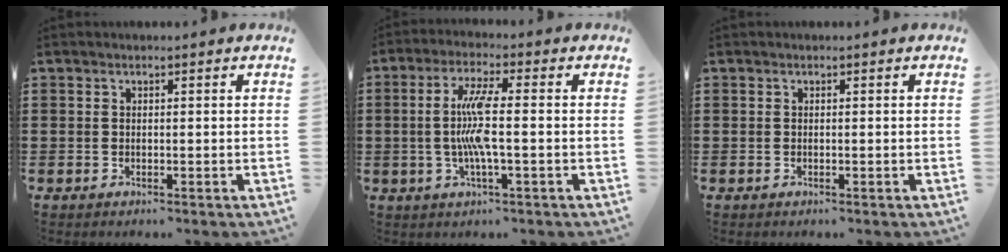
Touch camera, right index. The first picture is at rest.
{"total": 7.1, "force": [-0.6, 0.8, 7.1], "torque": [-0.157, -0.011, -0.023]}
{"total": 0.0}